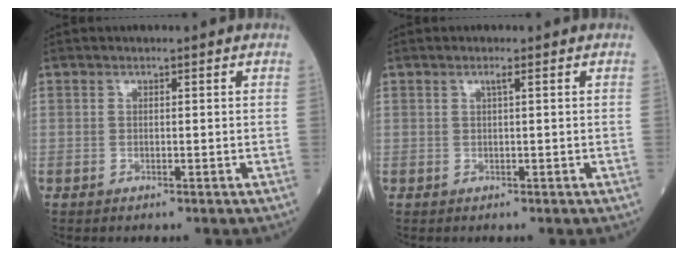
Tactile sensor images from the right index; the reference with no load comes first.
{"total": 0.8, "force": [0.4, -0.2, 0.7], "torque": [-0.016, 0.001, 0.010]}